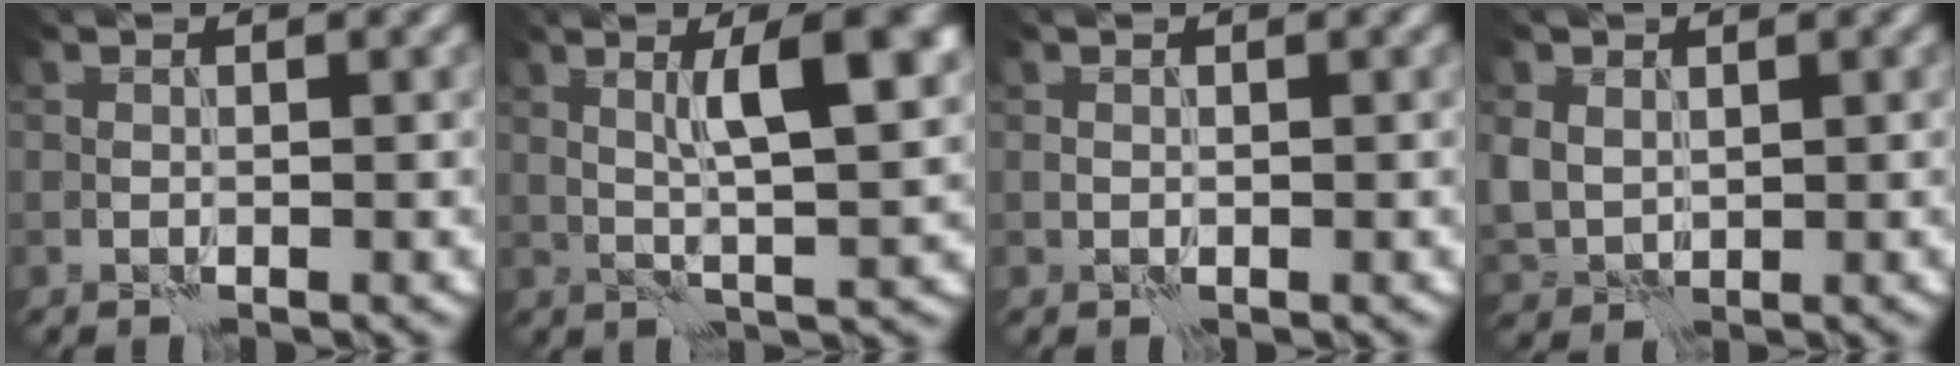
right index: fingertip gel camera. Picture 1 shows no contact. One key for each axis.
{"total": 6.5, "fx": 1.6, "fy": 1.2, "fz": 6.2, "tx": -0.090, "ty": 0.009, "tz": 0.027}
{"total": 0.0}
{"total": 2.6, "fx": 0.6, "fy": 2.2, "fz": 1.2, "tx": -0.036, "ty": -0.001, "tz": 0.014}